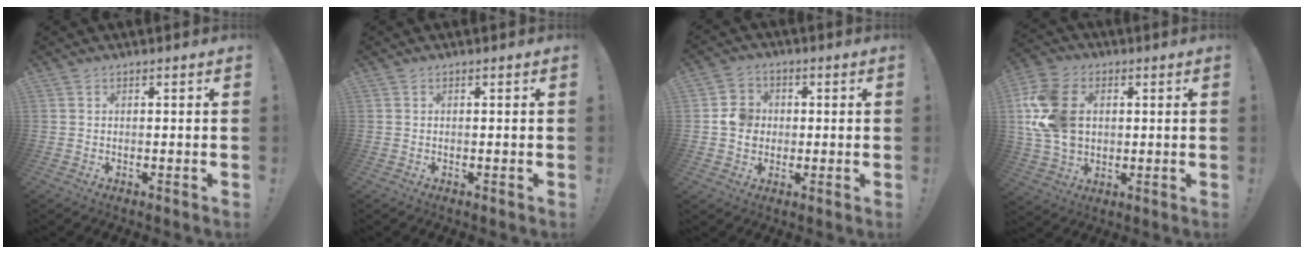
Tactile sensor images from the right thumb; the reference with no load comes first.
{"total": 0.0}
{"total": 7.5, "force": [0.0, 6.9, 2.8], "torque": [-0.045, 0.009, 0.002]}
{"total": 18.0, "force": [3.3, 13.4, 11.5], "torque": [-0.223, -0.007, 0.065]}